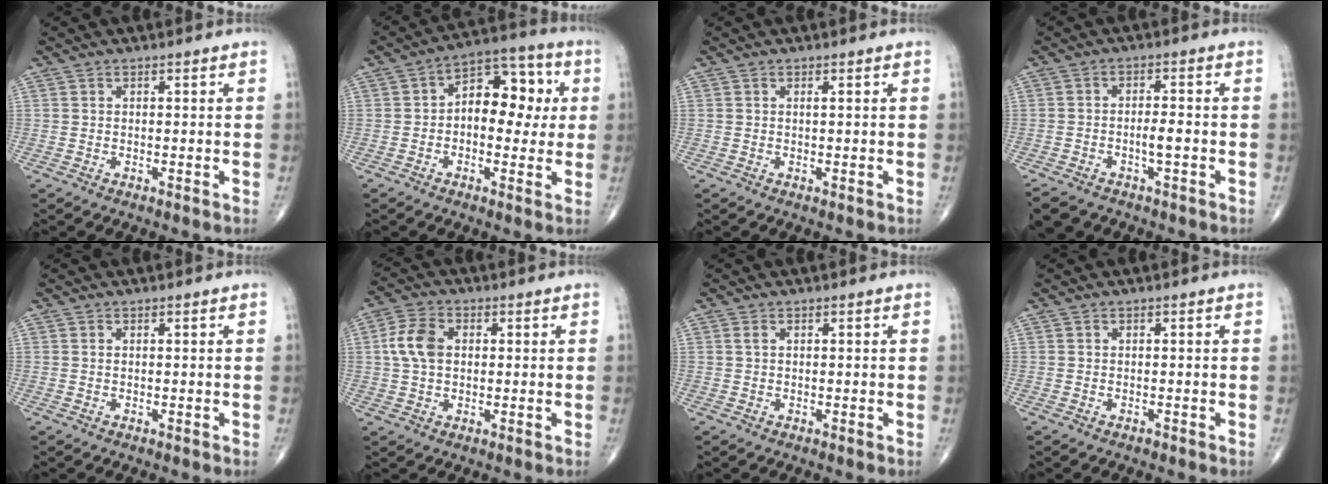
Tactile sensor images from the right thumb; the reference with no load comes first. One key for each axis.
{"total": 12.3, "fx": 1.1, "fy": 7.7, "fz": 9.5, "tx": -0.089, "ty": 0.033, "tz": 0.007}
{"total": 0.0}
{"total": 7.3, "fx": -4.0, "fy": 3.7, "fz": 4.9, "tx": -0.082, "ty": 0.021, "tz": -0.058}
{"total": 0.0}
{"total": 7.2, "fx": 0.8, "fy": 4.9, "fz": 5.3, "tx": -0.106, "ty": 0.013, "tz": 0.010}
{"total": 0.8, "fx": 0.3, "fy": 0.4, "fz": 0.6, "tx": -0.014, "ty": 0.007, "tz": 0.006}
{"total": 0.0}